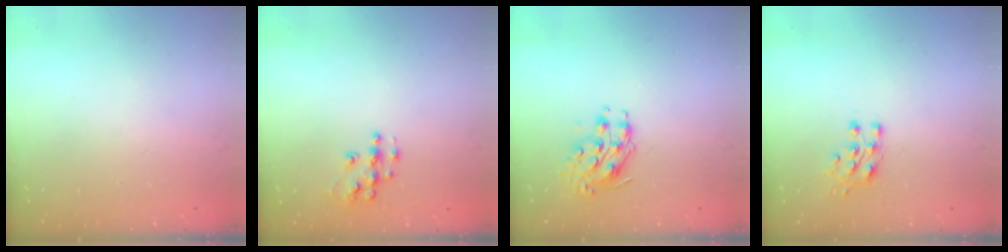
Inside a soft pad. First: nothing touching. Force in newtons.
{"total": 7.5, "press": 7.5, "slide": 0.4}
{"total": 9.0, "press": 9.0, "slide": 0.4}
{"total": 7.1, "press": 7.1, "slide": 0.8}